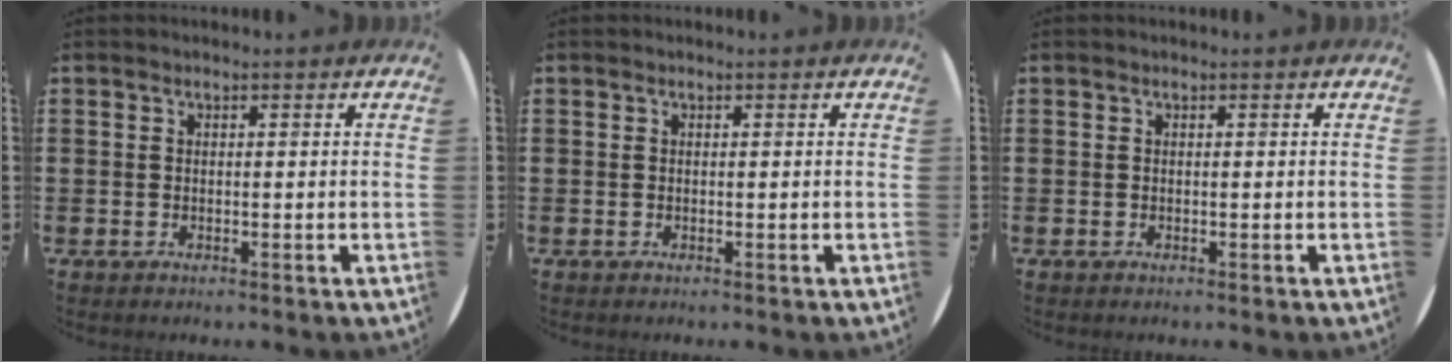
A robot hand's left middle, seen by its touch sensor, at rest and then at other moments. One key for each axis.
{"total": 0.0}
{"total": 0.0}